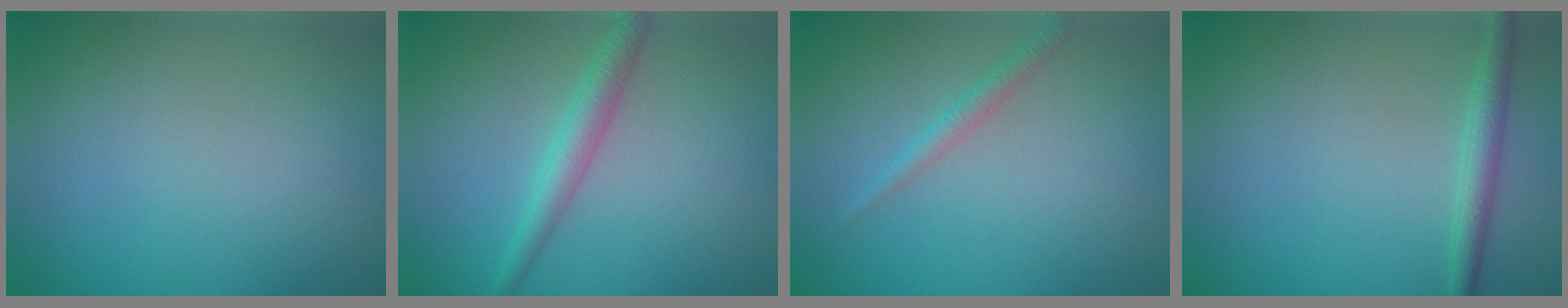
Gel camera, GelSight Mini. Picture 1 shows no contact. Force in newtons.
{"total": 2.5, "press": 2.5, "slide": 0.1}
{"total": 1.4, "press": 1.4, "slide": 0.1}
{"total": 1.9, "press": 1.9, "slide": 0.0}